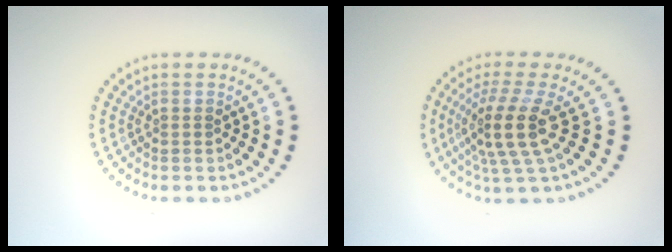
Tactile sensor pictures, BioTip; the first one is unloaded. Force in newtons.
{"total": 4.4, "press": 3.4, "slide": 2.8}